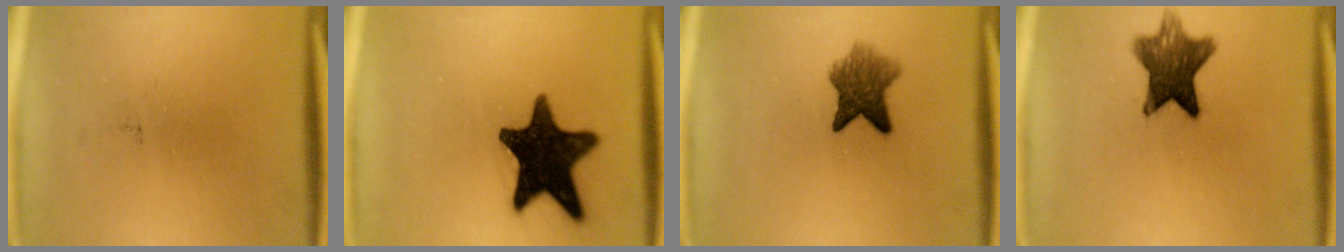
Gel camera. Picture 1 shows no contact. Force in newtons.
{"total": 17.1}
{"total": 6.4}
{"total": 9.5}